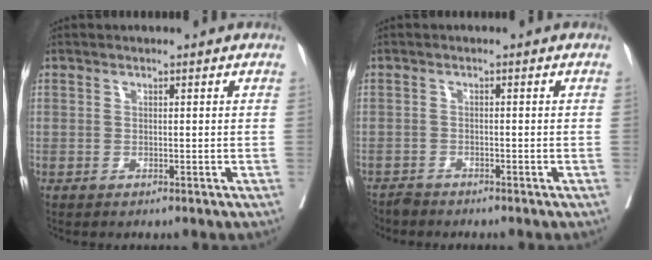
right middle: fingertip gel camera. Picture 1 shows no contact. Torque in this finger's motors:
{"motor_torque": [0.00, -0.02, 0.09, 0.02]}